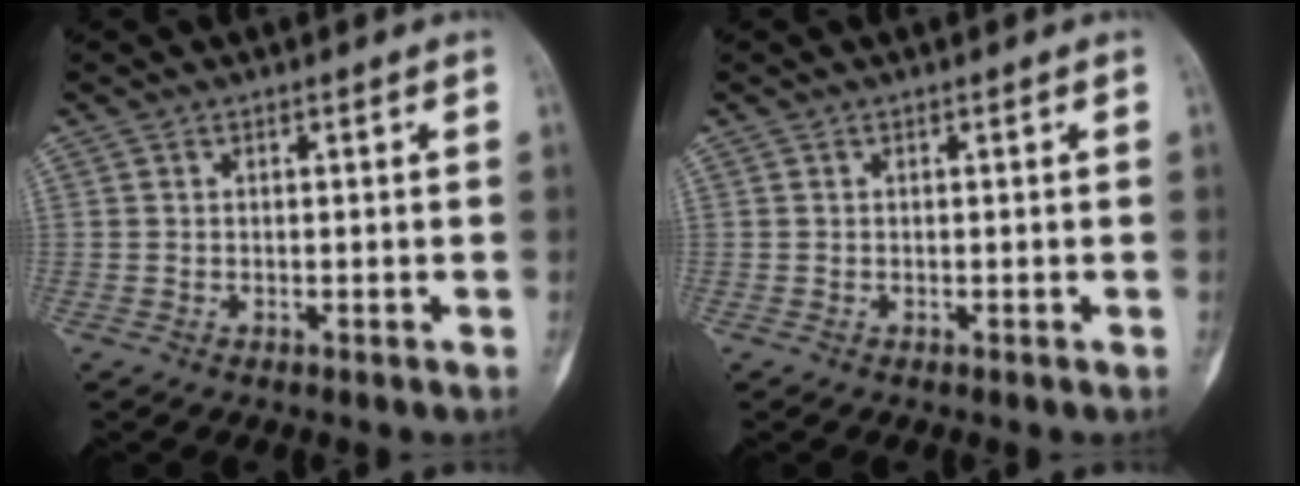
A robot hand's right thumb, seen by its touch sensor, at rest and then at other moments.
{"total": 0.0}